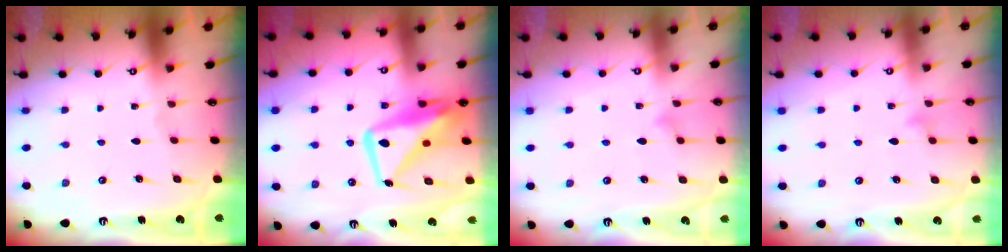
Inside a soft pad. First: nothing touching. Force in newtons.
{"total": 14.9, "press": 14.9, "slide": 1.4}
{"total": 6.6, "press": 6.6, "slide": 0.3}
{"total": 4.0, "press": 4.0, "slide": 0.2}